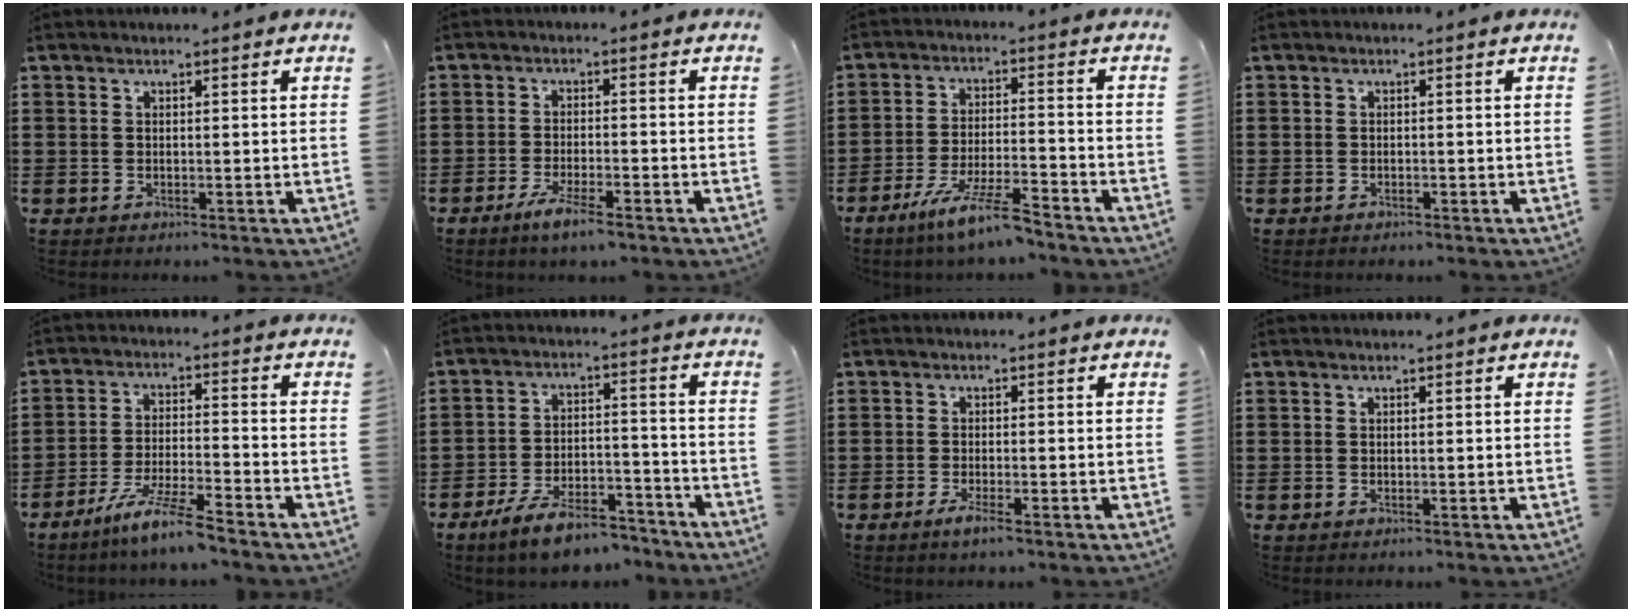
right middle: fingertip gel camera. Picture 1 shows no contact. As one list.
[{"total": 4.2, "force": [-2.9, 0.3, 3.0], "torque": [-0.062, -0.005, -0.053]}, {"total": 8.2, "force": [-6.2, 0.4, 5.3], "torque": [-0.116, -0.010, -0.120]}, {"total": 0.6, "force": [-0.5, 0.3, 0.0], "torque": [-0.001, 0.002, -0.012]}, {"total": 7.6, "force": [-6.3, -0.3, 4.2], "torque": [-0.093, -0.014, -0.123]}, {"total": 8.6, "force": [-7.2, 2.0, 4.2], "torque": [-0.076, 0.016, -0.136]}, {"total": 2.1, "force": [-1.2, 0.2, 1.7], "torque": [-0.029, -0.003, -0.022]}, {"total": 0.0}]